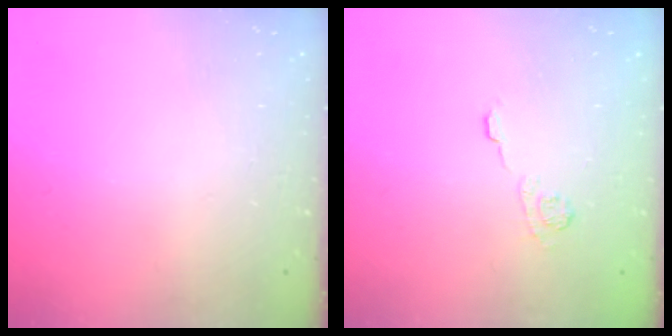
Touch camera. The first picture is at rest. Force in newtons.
{"total": 9.2, "press": 9.2, "slide": 0.8}